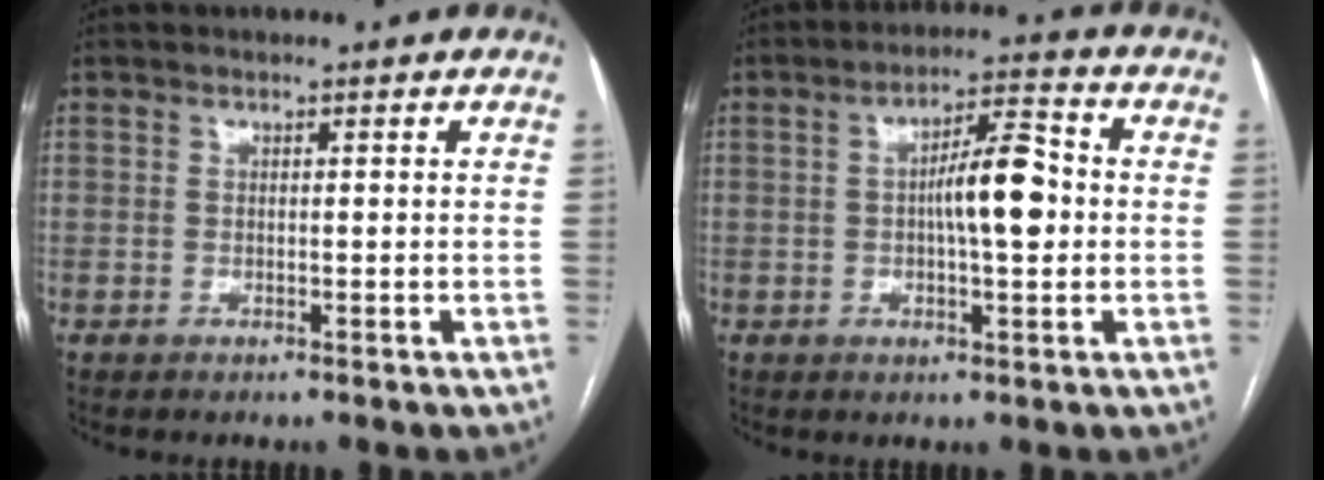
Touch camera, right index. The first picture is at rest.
{"total": 8.5, "force": [0.0, 2.0, 8.3], "torque": [-0.141, 0.017, -0.001]}